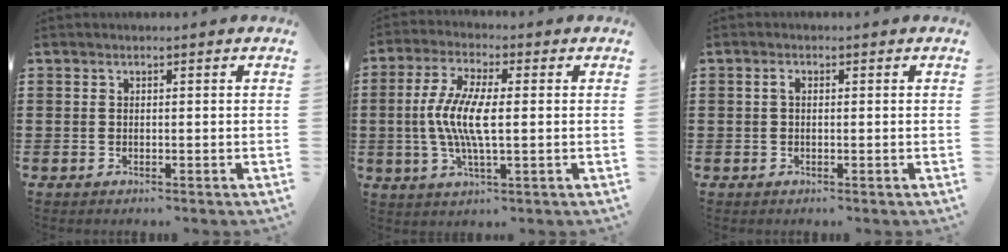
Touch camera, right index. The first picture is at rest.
{"total": 7.8, "force": [-0.4, 2.0, 7.5], "torque": [-0.160, -0.008, -0.014]}
{"total": 1.0, "force": [0.1, 0.5, 0.9], "torque": [-0.019, 0.003, 0.000]}